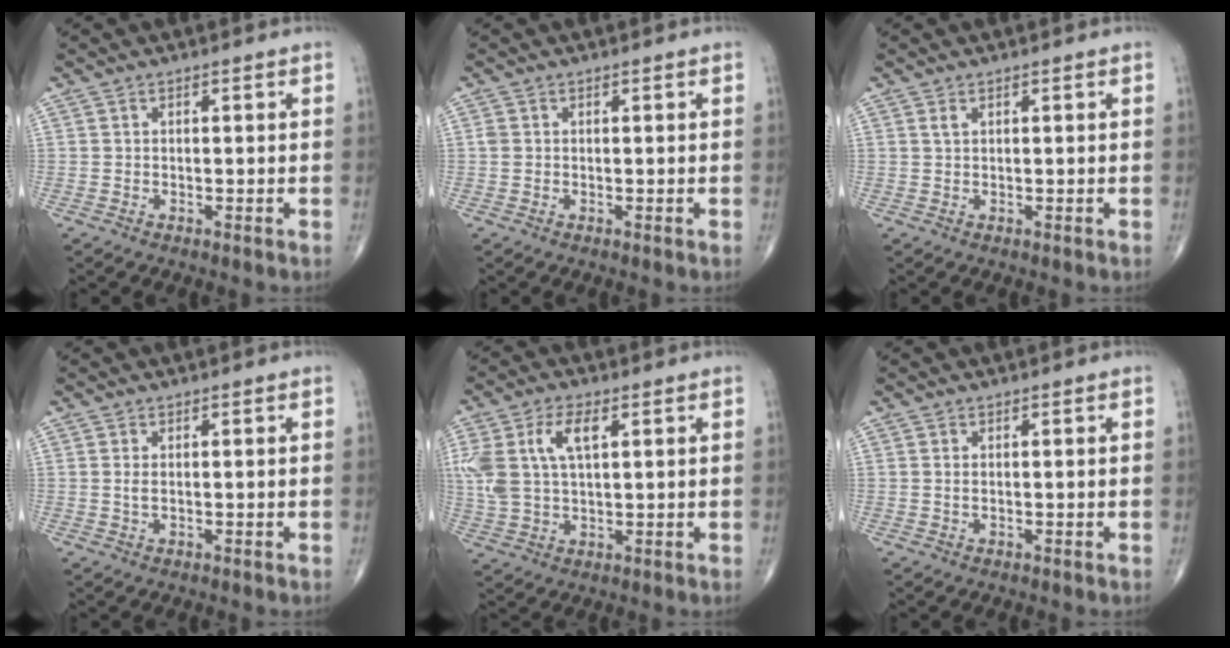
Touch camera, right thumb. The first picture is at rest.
{"total": 1.0, "force": [0.1, 0.8, 0.5], "torque": [-0.011, 0.001, 0.002]}
{"total": 0.9, "force": [0.5, 0.4, 0.6], "torque": [-0.013, 0.005, 0.011]}
{"total": 1.2, "force": [0.2, 0.5, 1.1], "torque": [-0.025, -0.001, 0.008]}
{"total": 11.0, "force": [3.4, 5.6, 8.9], "torque": [-0.203, 0.009, 0.073]}
{"total": 0.5, "force": [0.1, 0.2, 0.5], "torque": [-0.013, 0.001, 0.005]}